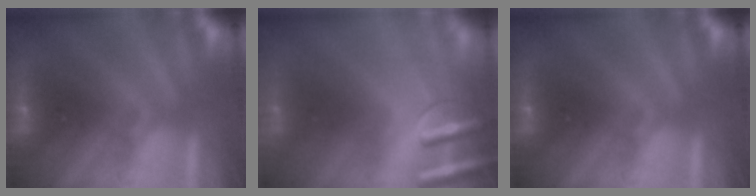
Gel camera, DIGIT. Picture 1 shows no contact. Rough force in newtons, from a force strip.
{"total": 9.4}
{"total": 0.0}